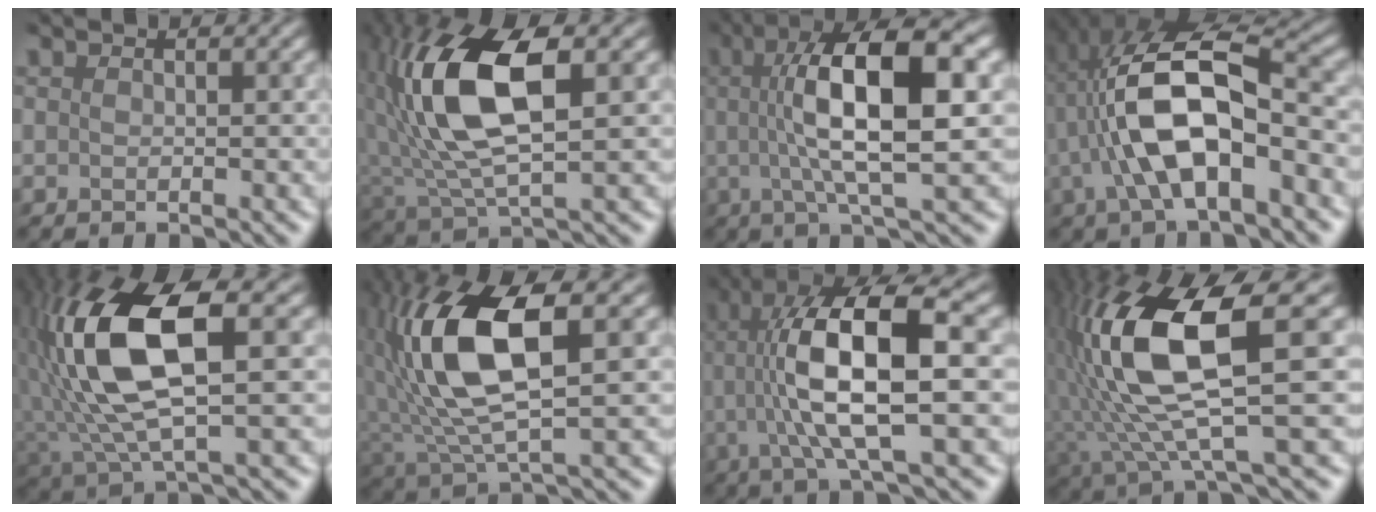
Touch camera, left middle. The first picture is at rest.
{"total": 10.5, "force": [2.7, 4.2, 9.2], "torque": [-0.194, 0.017, 0.052]}
{"total": 11.2, "force": [1.7, 2.6, 10.7], "torque": [-0.152, 0.027, 0.027]}
{"total": 8.8, "force": [-1.2, 3.1, 8.1], "torque": [-0.160, 0.021, -0.016]}
{"total": 10.3, "force": [2.1, 3.5, 9.5], "torque": [-0.207, 0.016, 0.043]}
{"total": 10.0, "force": [2.7, 3.3, 9.1], "torque": [-0.197, 0.013, 0.055]}
{"total": 10.5, "force": [0.6, 2.3, 10.2], "torque": [-0.192, 0.021, 0.012]}
{"total": 12.0, "force": [2.2, 3.1, 11.3], "torque": [-0.237, 0.004, 0.049]}